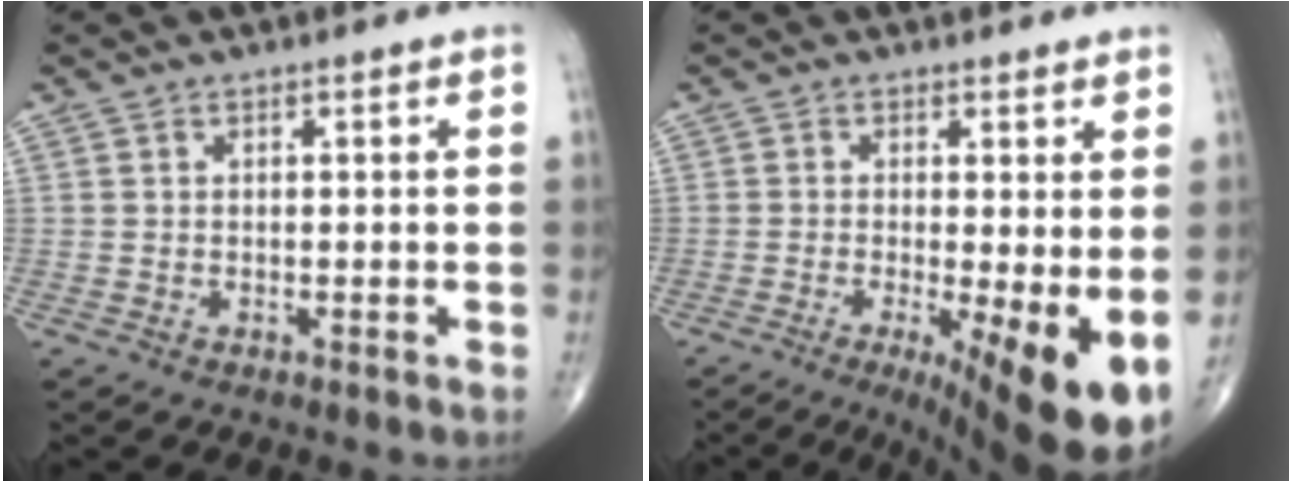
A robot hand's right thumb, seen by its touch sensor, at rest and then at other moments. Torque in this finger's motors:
{"motor_torque": [1.43, 2.78, 1.06, -1.14, 0.41]}